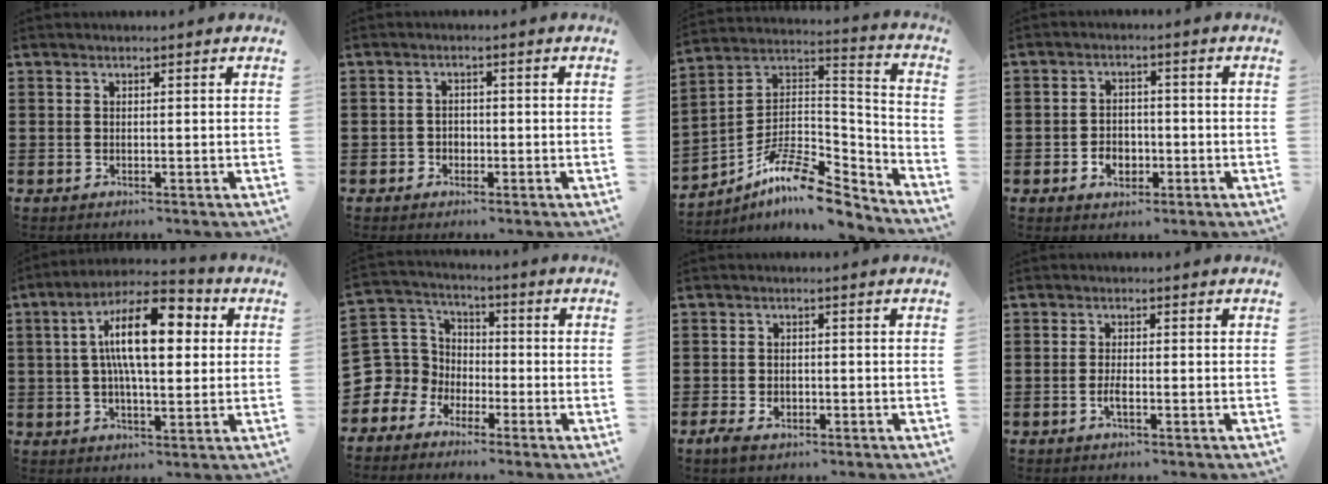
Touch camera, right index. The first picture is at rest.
{"total": 1.5, "force": [-0.7, 1.2, 0.3], "torque": [-0.011, -0.001, -0.016]}
{"total": 11.7, "force": [-8.9, 3.4, 6.7], "torque": [-0.127, 0.023, -0.174]}
{"total": 3.6, "force": [-1.4, 2.7, 1.9], "torque": [-0.031, 0.001, -0.029]}
{"total": 14.1, "force": [3.3, 5.6, 12.5], "torque": [-0.231, 0.007, 0.049]}
{"total": 7.9, "force": [-2.3, 7.5, 1.5], "torque": [-0.084, 0.001, -0.047]}
{"total": 2.0, "force": [-1.0, 1.3, 1.2], "torque": [-0.030, -0.002, -0.022]}
{"total": 1.9, "force": [-0.8, 0.3, 1.7], "torque": [-0.038, -0.002, -0.016]}